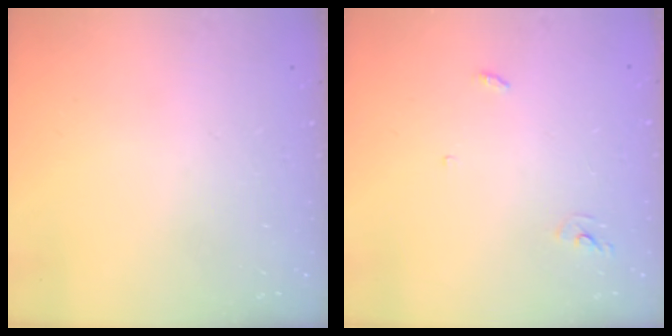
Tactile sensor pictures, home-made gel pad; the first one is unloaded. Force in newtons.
{"total": 2.9, "press": 2.9, "slide": 0.2}